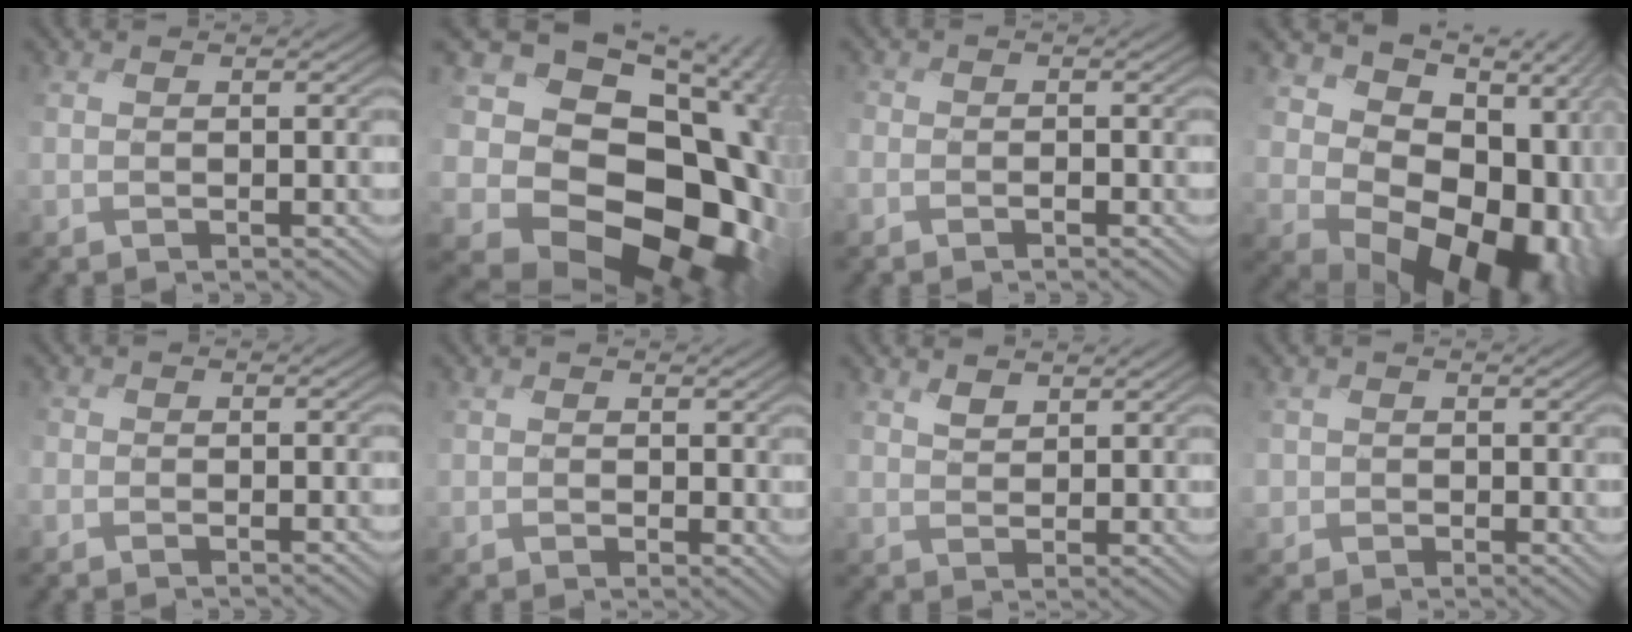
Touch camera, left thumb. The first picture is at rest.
{"total": 20.3, "force": [-4.8, 15.0, 12.9], "torque": [-0.217, -0.013, -0.069]}
{"total": 2.3, "force": [-1.5, 1.7, 0.1], "torque": [0.001, 0.008, -0.044]}
{"total": 16.9, "force": [0.7, 12.4, 11.4], "torque": [-0.142, -0.050, 0.052]}
{"total": 1.1, "force": [-0.5, 0.9, -0.4], "torque": [0.004, 0.007, -0.018]}
{"total": 1.5, "force": [1.1, 0.9, 0.2], "torque": [-0.017, -0.001, 0.017]}
{"total": 2.2, "force": [2.2, -0.3, 0.3], "torque": [-0.006, 0.003, 0.041]}
{"total": 1.3, "force": [0.6, 1.1, -0.5], "torque": [0.003, 0.000, 0.002]}